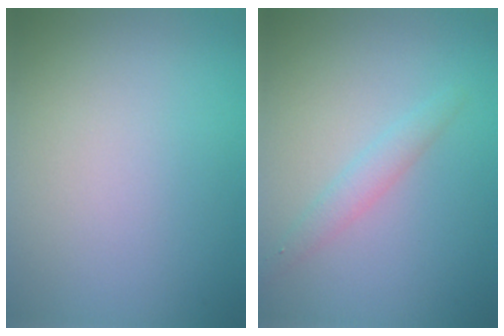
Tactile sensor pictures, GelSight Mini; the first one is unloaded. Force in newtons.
{"total": 1.7, "press": 1.7, "slide": 0.0}